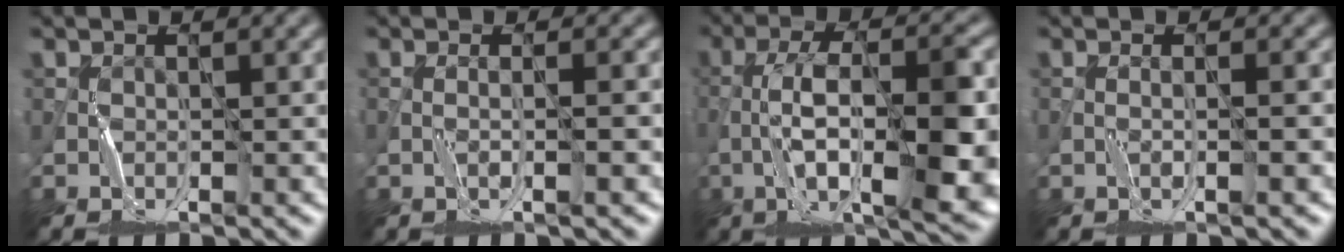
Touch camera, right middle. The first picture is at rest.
{"total": 1.1, "force": [-0.3, -0.3, 1.0], "torque": [-0.006, 0.007, -0.010]}
{"total": 11.7, "force": [-2.8, 3.5, 10.7], "torque": [-0.180, 0.007, -0.046]}
{"total": 0.8, "force": [-0.2, -0.4, 0.7], "torque": [-0.004, 0.005, -0.009]}